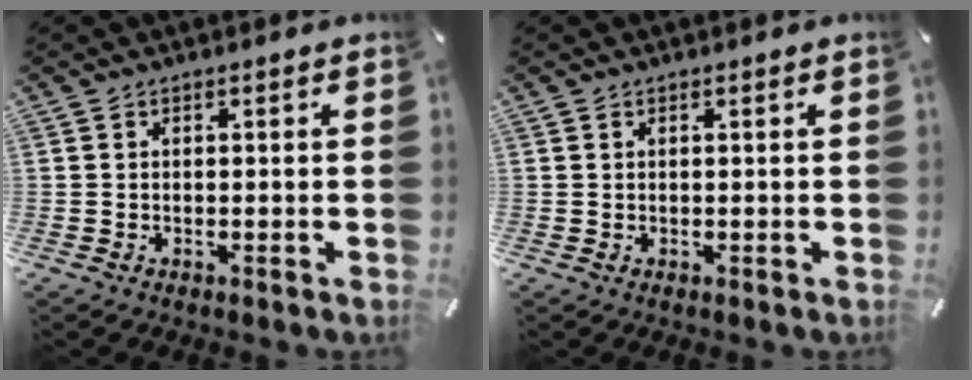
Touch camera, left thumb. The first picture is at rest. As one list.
[{"total": 0.0}]